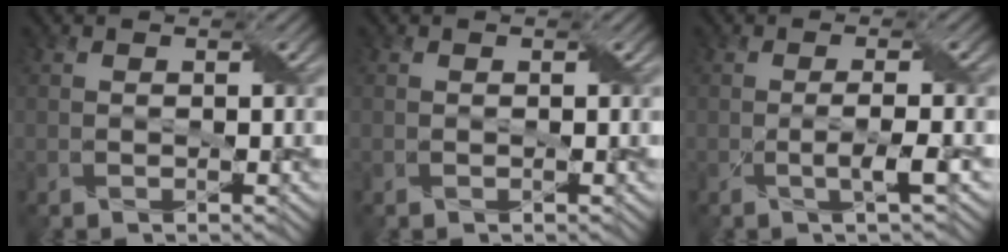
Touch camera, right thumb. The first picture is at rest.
{"total": 0.0}
{"total": 2.6, "force": [-0.5, 0.2, 2.5], "torque": [-0.046, 0.006, -0.016]}